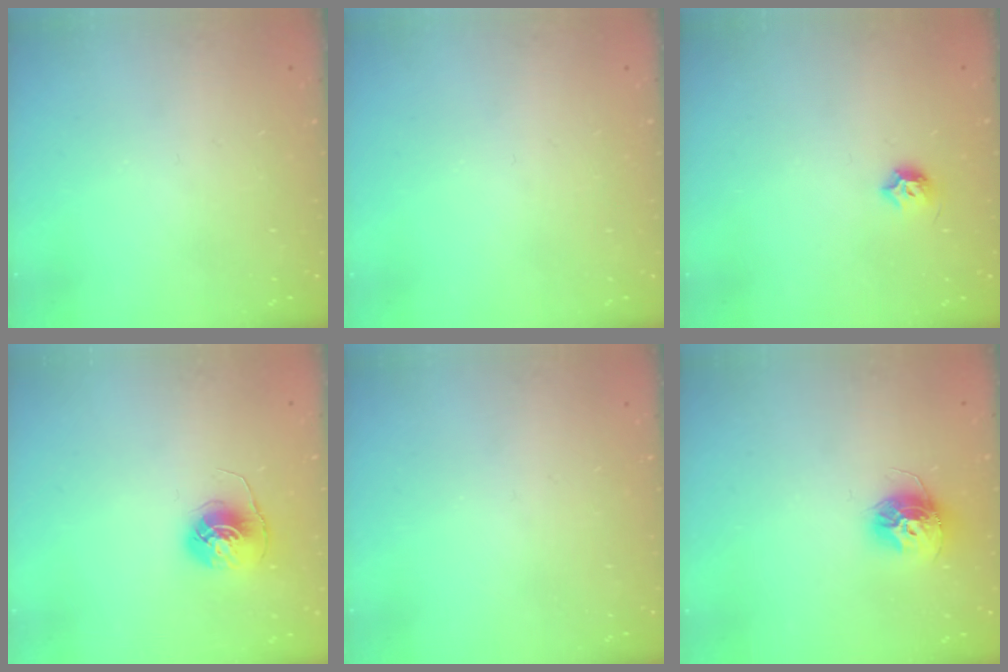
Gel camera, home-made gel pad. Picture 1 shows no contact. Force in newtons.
{"total": 0.0}
{"total": 5.9, "press": 5.8, "slide": 0.9}
{"total": 6.1, "press": 6.1, "slide": 0.4}
{"total": 0.0}
{"total": 11.9, "press": 11.9, "slide": 0.9}